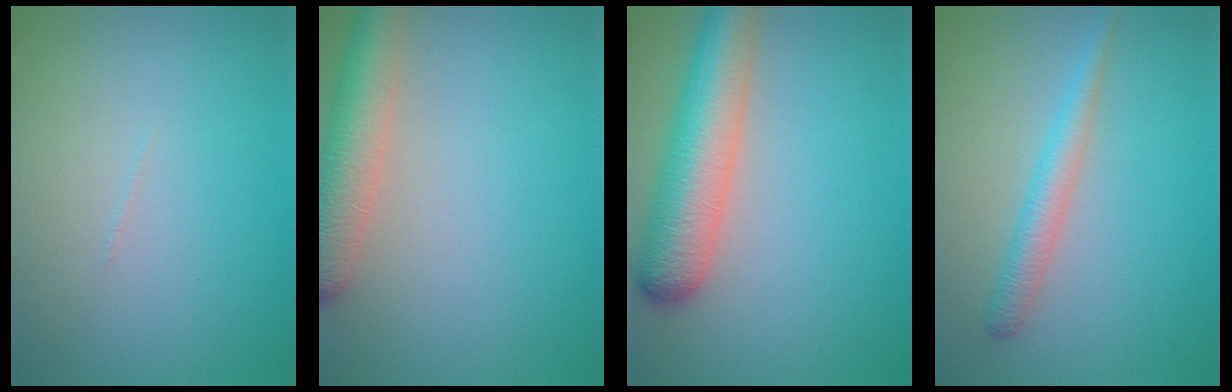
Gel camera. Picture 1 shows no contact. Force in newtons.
{"total": 5.7, "press": 5.6, "slide": 0.3}
{"total": 7.0, "press": 7.0, "slide": 0.4}
{"total": 2.5, "press": 2.5, "slide": 0.0}